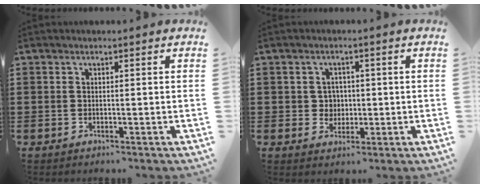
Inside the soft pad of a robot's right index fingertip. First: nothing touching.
{"total": 2.8, "force": [0.0, 2.6, 0.8], "torque": [-0.019, 0.006, -0.006]}